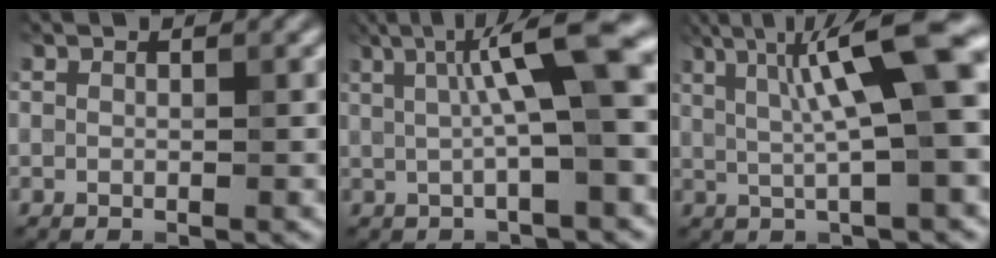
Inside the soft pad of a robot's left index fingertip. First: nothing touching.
{"total": 8.5, "force": [2.0, 1.5, 8.1], "torque": [-0.110, 0.018, 0.025]}
{"total": 10.1, "force": [2.7, 1.7, 9.5], "torque": [-0.143, 0.017, 0.042]}